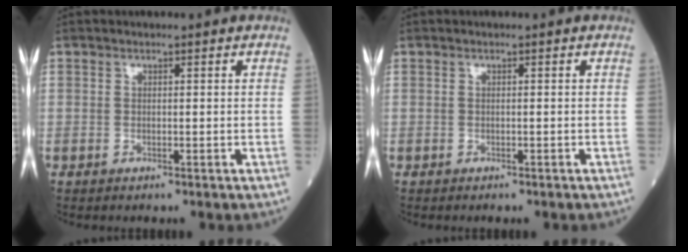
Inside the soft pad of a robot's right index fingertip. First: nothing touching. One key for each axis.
{"total": 0.5, "fx": -0.5, "fy": 0.1, "fz": 0.2, "tx": -0.009, "ty": 0.000, "tz": -0.008}